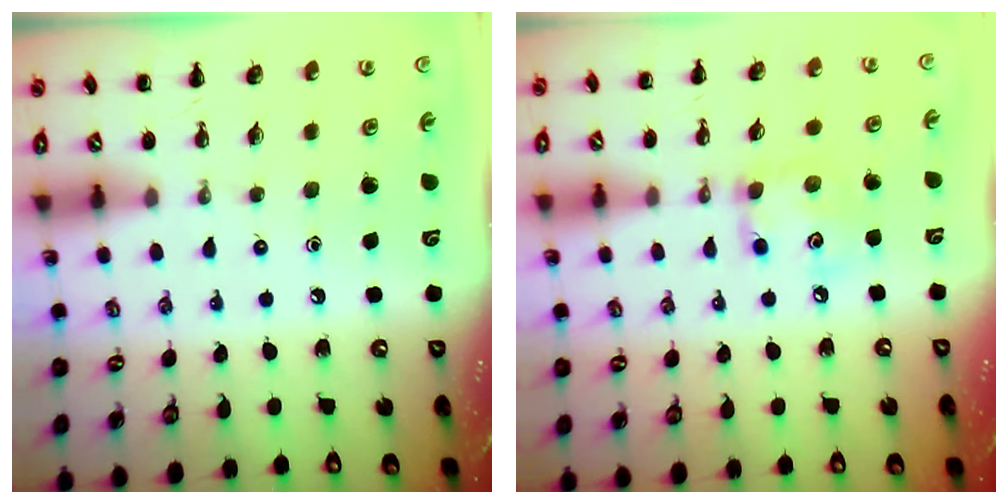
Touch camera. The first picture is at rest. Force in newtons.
{"total": 7.4, "press": 7.4, "slide": 0.3}